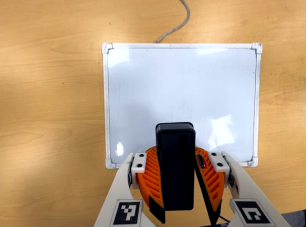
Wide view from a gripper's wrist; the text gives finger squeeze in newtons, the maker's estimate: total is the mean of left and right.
{"total": 8.9, "left": 8.9, "right": 8.8}